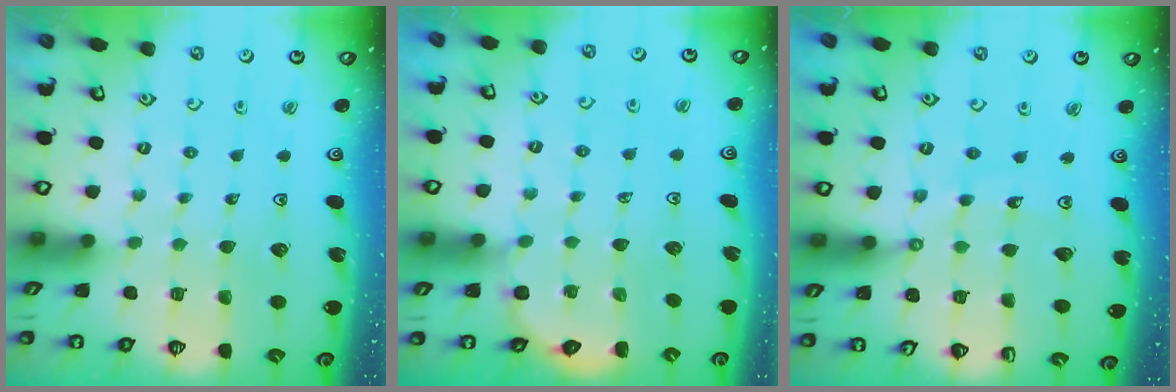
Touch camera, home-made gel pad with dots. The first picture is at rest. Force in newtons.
{"total": 3.1, "press": 3.1, "slide": 0.3}
{"total": 10.2, "press": 10.1, "slide": 1.3}